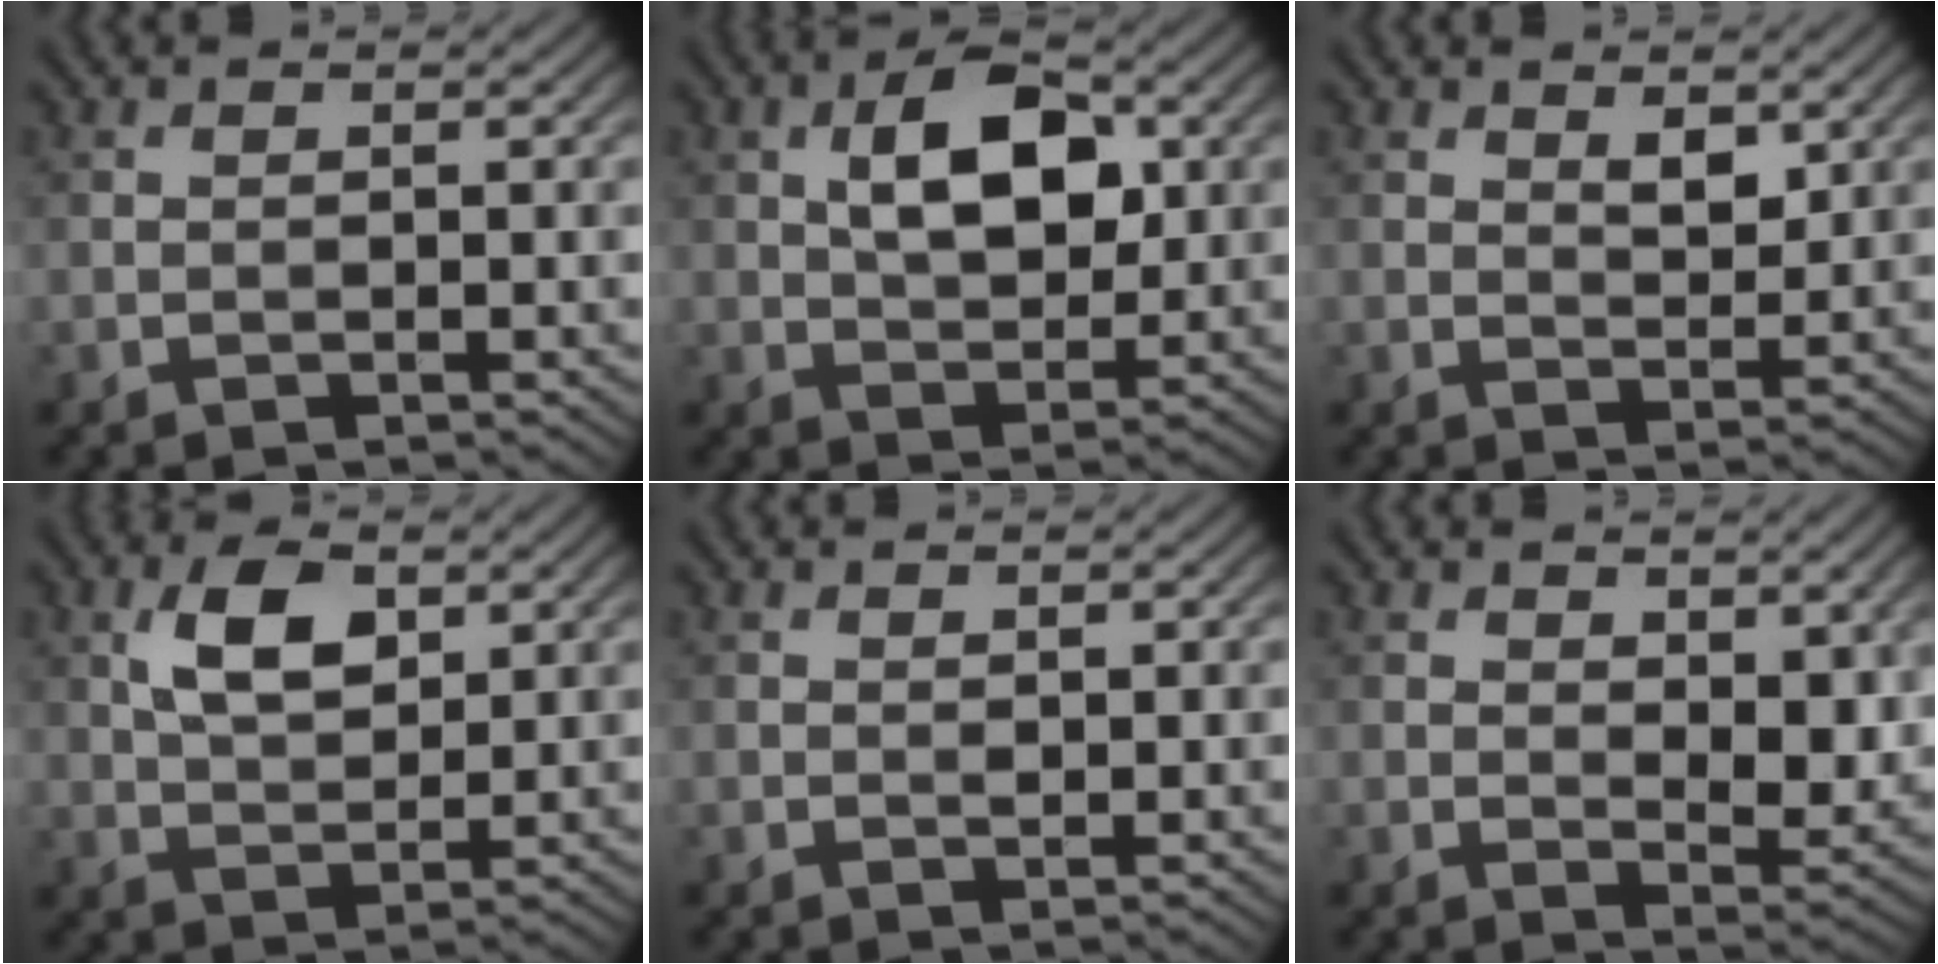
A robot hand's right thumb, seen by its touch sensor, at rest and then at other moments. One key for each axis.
{"total": 8.0, "fx": 2.0, "fy": 4.5, "fz": 6.3, "tx": -0.106, "ty": 0.007, "tz": 0.030}
{"total": 3.0, "fx": 1.7, "fy": 1.5, "fz": 2.0, "tx": -0.035, "ty": -0.008, "tz": 0.032}
{"total": 6.0, "fx": 2.3, "fy": 3.3, "fz": 4.5, "tx": -0.093, "ty": 0.002, "tz": 0.042}
{"total": 0.7, "fx": 0.3, "fy": 0.4, "fz": 0.5, "tx": -0.009, "ty": -0.002, "tz": 0.005}
{"total": 6.4, "fx": 1.8, "fy": 3.6, "fz": 5.0, "tx": -0.080, "ty": -0.010, "tz": 0.032}